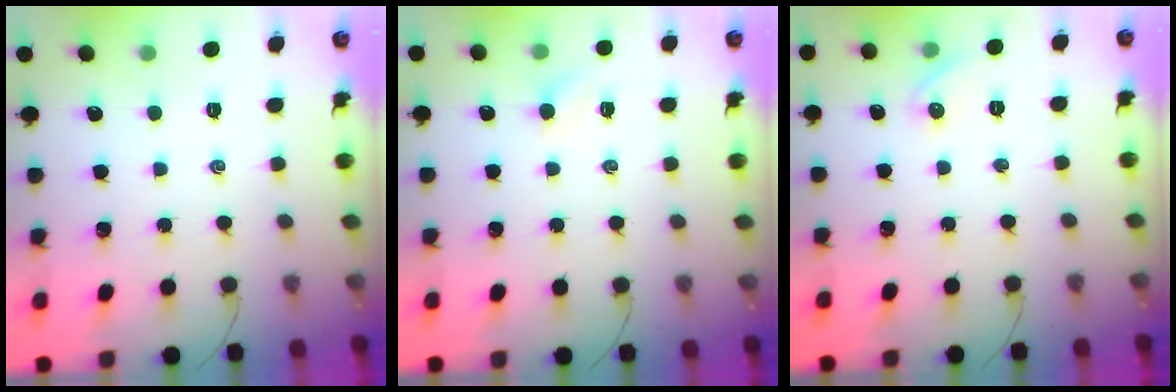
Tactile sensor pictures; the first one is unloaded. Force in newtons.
{"total": 3.1, "press": 3.0, "slide": 1.0}
{"total": 4.9, "press": 4.7, "slide": 1.3}